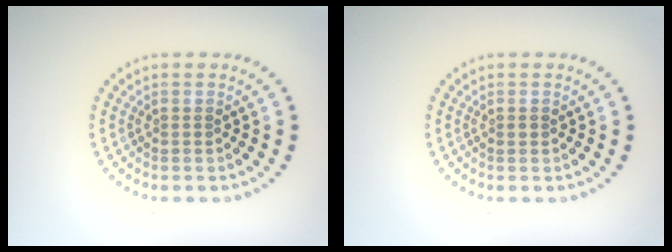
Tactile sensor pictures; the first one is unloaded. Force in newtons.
{"total": 0.6, "press": 0.6, "slide": 0.1}